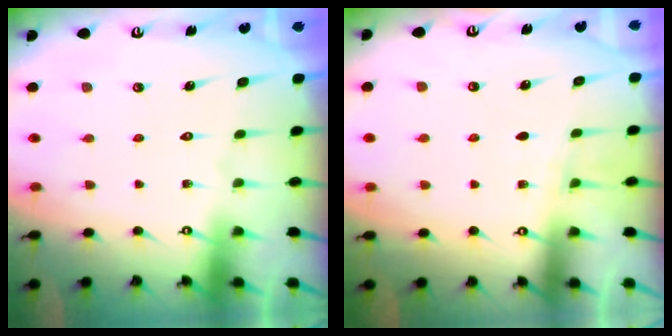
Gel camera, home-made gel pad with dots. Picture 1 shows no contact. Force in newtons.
{"total": 3.2, "press": 3.1, "slide": 0.5}